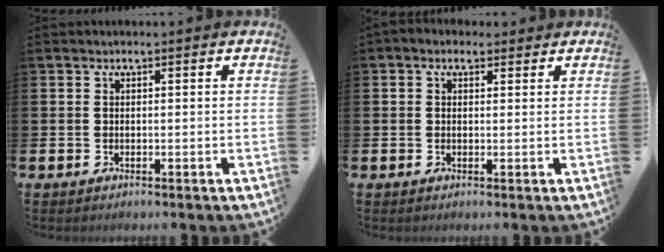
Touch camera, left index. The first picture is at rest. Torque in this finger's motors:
{"motor_torque": [1.40, -0.74, 0.08, 0.14]}